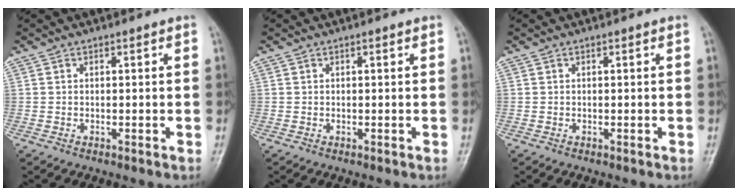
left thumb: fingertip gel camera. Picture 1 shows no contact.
{"total": 0.0}
{"total": 0.0}